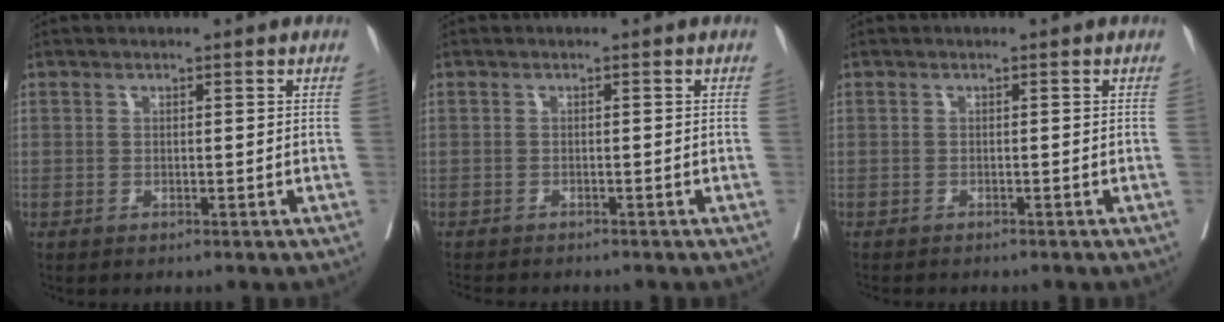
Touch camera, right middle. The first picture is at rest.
{"total": 5.2, "force": [-4.7, 0.9, 1.9], "torque": [-0.030, -0.012, -0.071]}
{"total": 3.1, "force": [-2.8, 0.6, 1.2], "torque": [-0.025, -0.008, -0.034]}